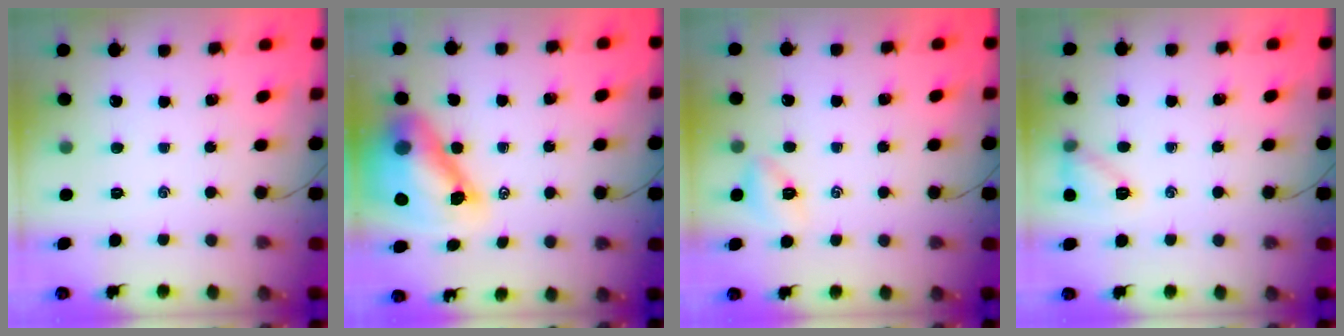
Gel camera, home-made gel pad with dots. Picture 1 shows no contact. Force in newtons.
{"total": 14.8, "press": 14.1, "slide": 4.4}
{"total": 4.5, "press": 4.2, "slide": 1.4}
{"total": 7.8, "press": 7.7, "slide": 1.1}